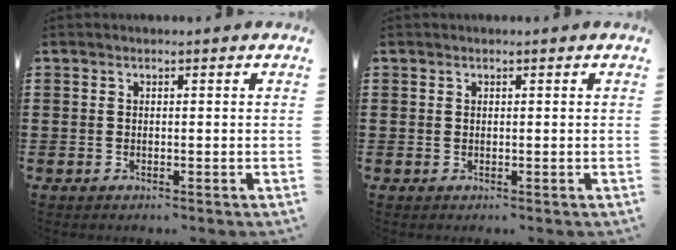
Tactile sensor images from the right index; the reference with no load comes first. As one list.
[{"total": 0.0}]